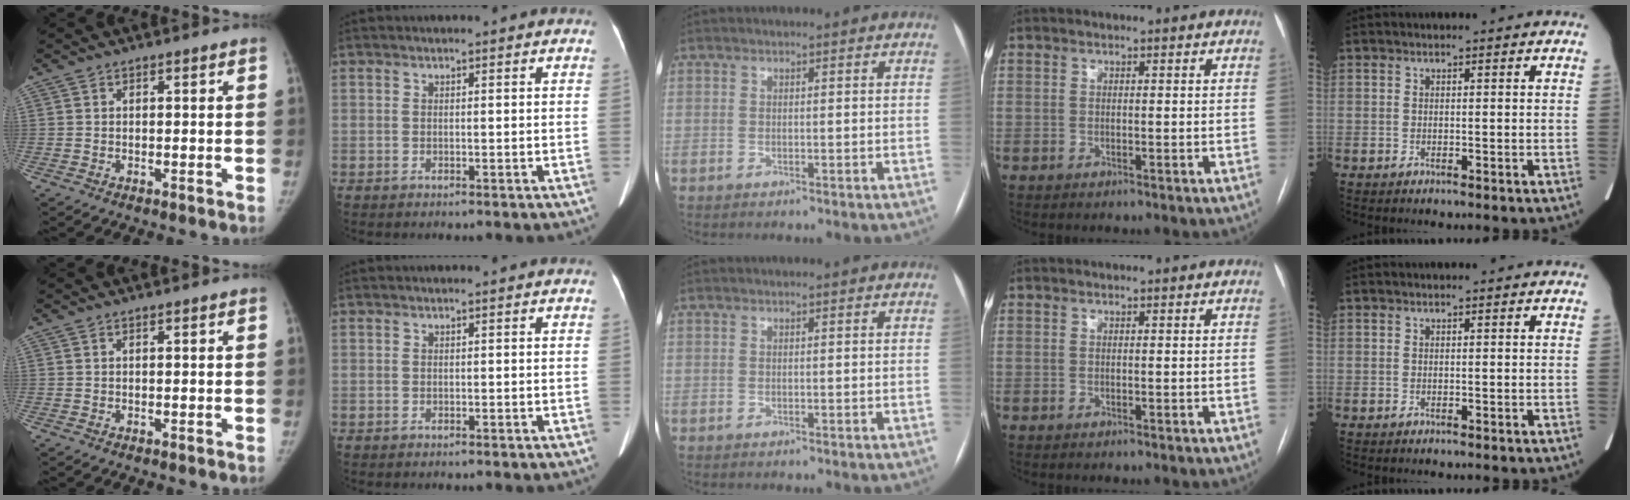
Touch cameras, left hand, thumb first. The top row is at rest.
{}